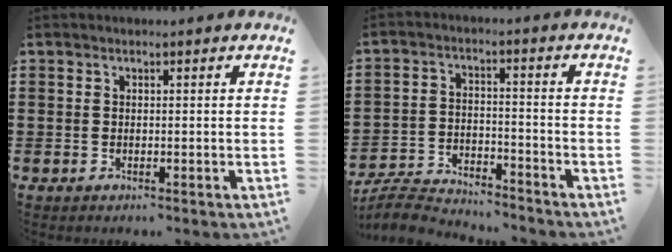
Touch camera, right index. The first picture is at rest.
{"total": 5.5, "force": [-5.4, 0.7, 0.8], "torque": [-0.032, 0.002, -0.112]}